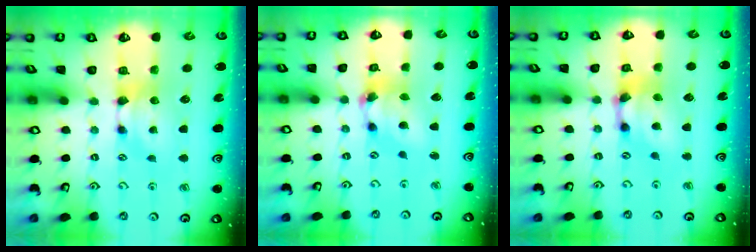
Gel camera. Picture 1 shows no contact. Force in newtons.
{"total": 5.5, "press": 5.2, "slide": 1.9}
{"total": 5.5, "press": 5.0, "slide": 2.3}